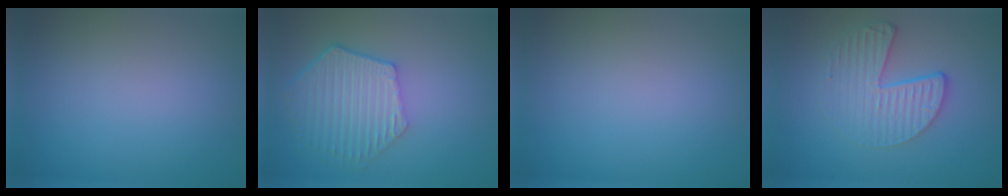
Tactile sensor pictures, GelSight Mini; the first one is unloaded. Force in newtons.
{"total": 5.9, "press": 4.6, "slide": 3.7}
{"total": 0.0}
{"total": 4.5, "press": 3.0, "slide": 3.3}